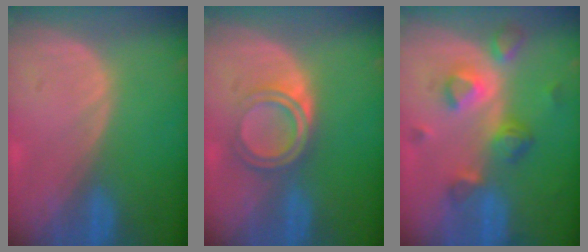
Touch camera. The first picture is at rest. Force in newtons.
{"total": 4.7, "press": 4.6, "slide": 0.9}
{"total": 7.8, "press": 7.0, "slide": 3.6}